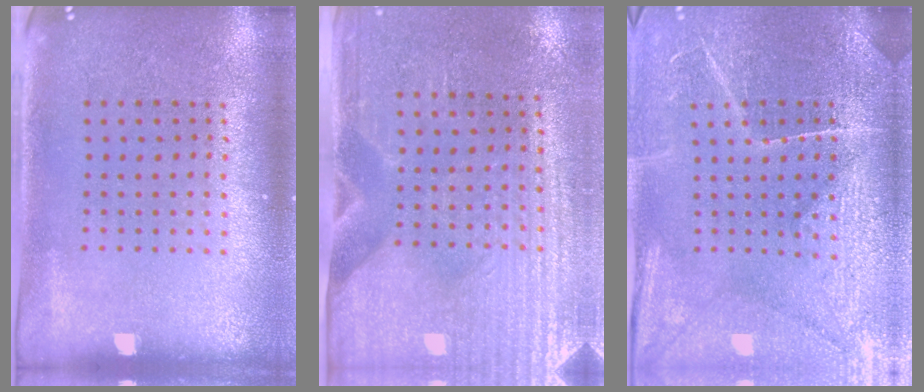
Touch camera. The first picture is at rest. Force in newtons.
{"total": 3.1, "press": 2.8, "slide": 1.4}
{"total": 3.8, "press": 3.6, "slide": 1.1}